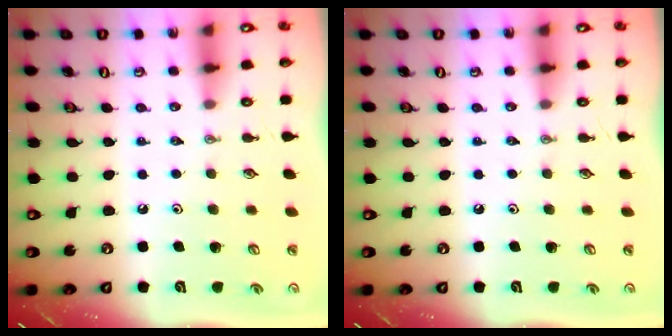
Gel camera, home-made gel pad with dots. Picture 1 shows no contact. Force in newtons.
{"total": 0.0}